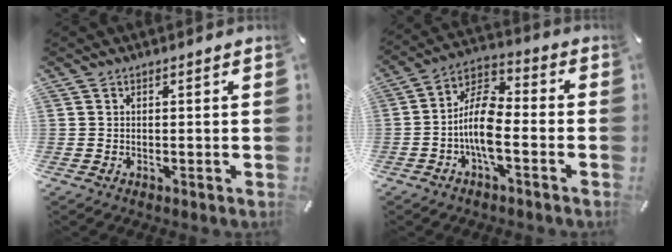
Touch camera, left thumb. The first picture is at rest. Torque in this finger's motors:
{"motor_torque": [-0.39, 0.73, 1.20, 0.21, 0.46]}